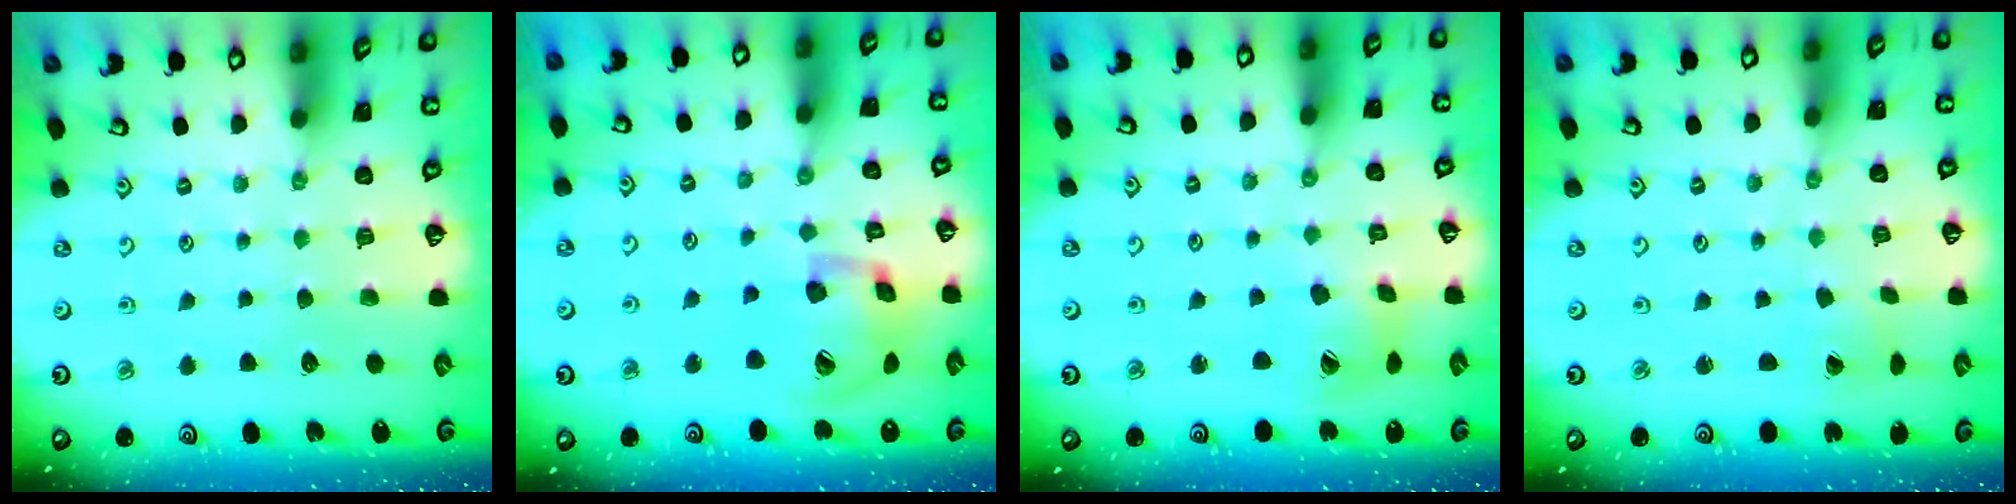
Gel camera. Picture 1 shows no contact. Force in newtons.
{"total": 21.5, "press": 21.2, "slide": 3.3}
{"total": 9.2, "press": 9.1, "slide": 1.2}
{"total": 1.7, "press": 1.7, "slide": 0.1}